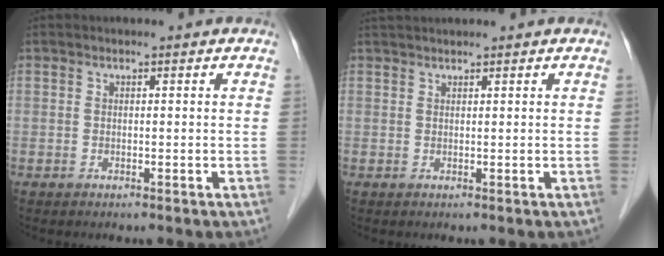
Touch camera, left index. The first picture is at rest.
{"total": 2.8, "force": [2.6, -0.1, 1.0], "torque": [-0.011, 0.029, 0.048]}